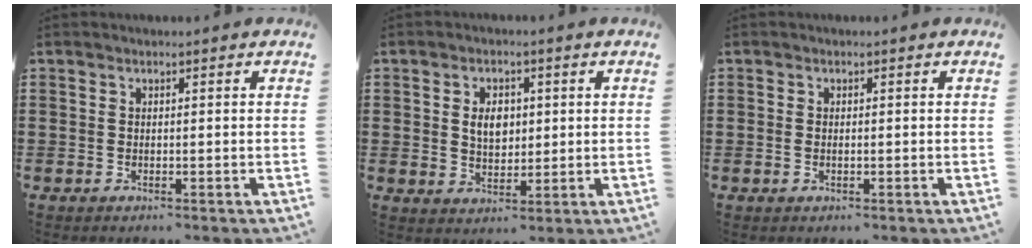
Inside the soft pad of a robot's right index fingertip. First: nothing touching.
{"total": 4.3, "force": [0.7, 2.9, 3.1], "torque": [-0.060, 0.009, 0.008]}
{"total": 0.8, "force": [-0.1, 0.3, 0.7], "torque": [-0.016, -0.001, -0.003]}